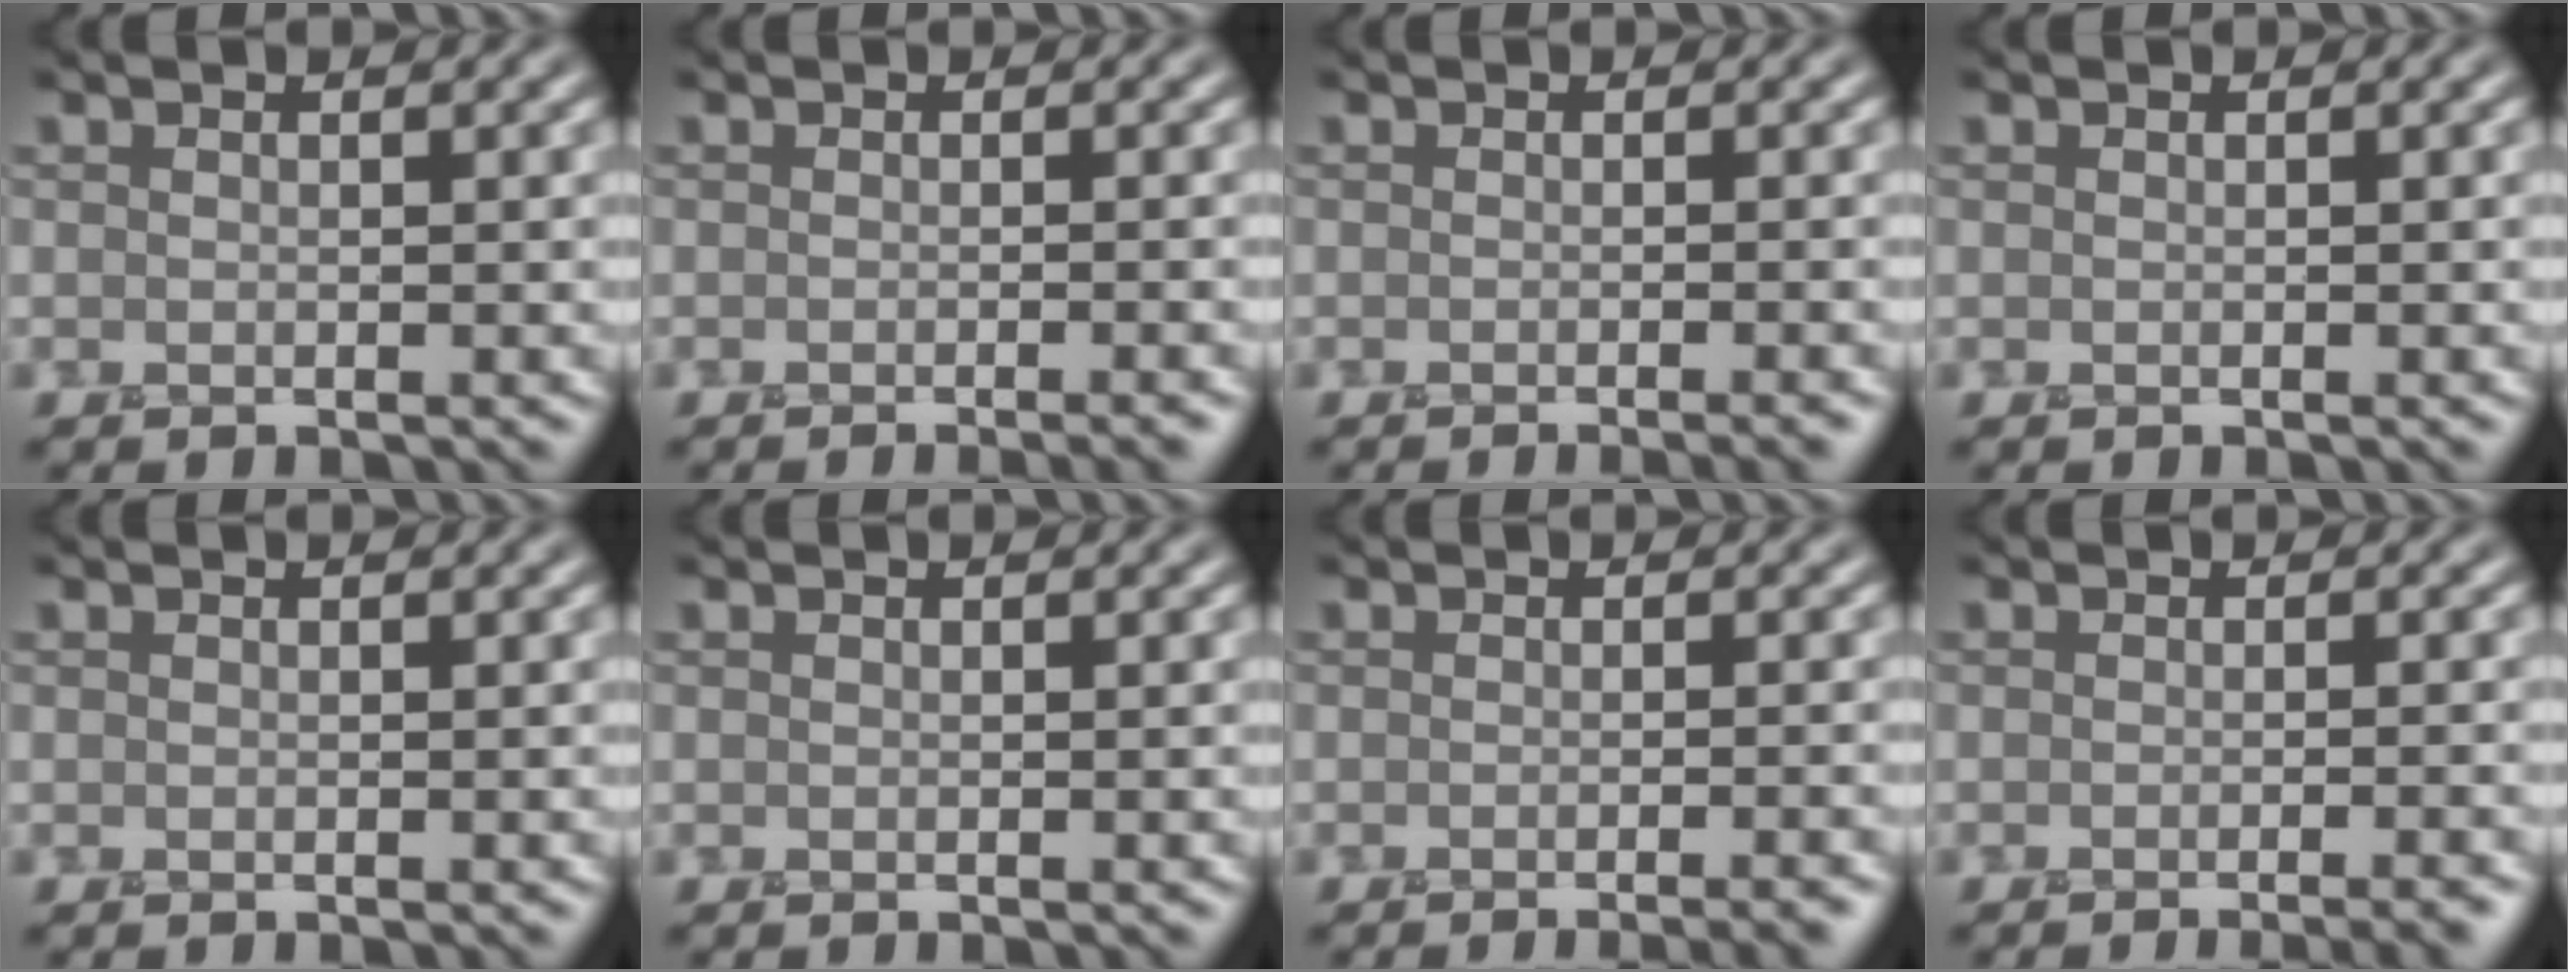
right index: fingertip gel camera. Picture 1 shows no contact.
{"total": 2.2, "force": [-1.1, 0.7, 1.8], "torque": [-0.002, -0.001, -0.013]}
{"total": 2.2, "force": [-1.0, 0.7, 1.8], "torque": [-0.002, -0.001, -0.013]}
{"total": 0.0}
{"total": 0.0}
{"total": 0.0}
{"total": 3.4, "force": [-2.0, 1.1, 2.6], "torque": [-0.009, 0.008, -0.025]}
{"total": 3.9, "force": [-2.2, 1.2, 2.9], "torque": [-0.011, 0.009, -0.028]}